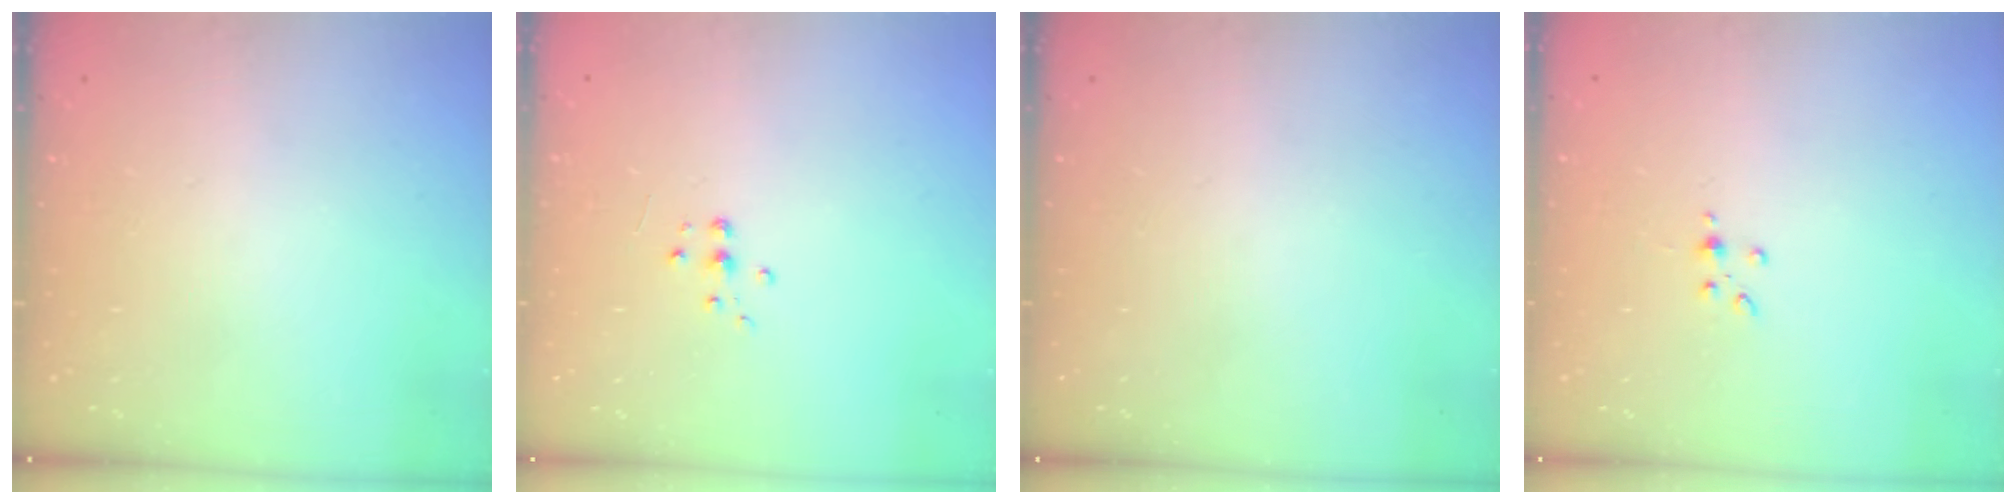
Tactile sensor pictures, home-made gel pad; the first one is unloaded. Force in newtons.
{"total": 5.3, "press": 5.3, "slide": 0.5}
{"total": 0.0}
{"total": 2.0, "press": 1.9, "slide": 0.5}